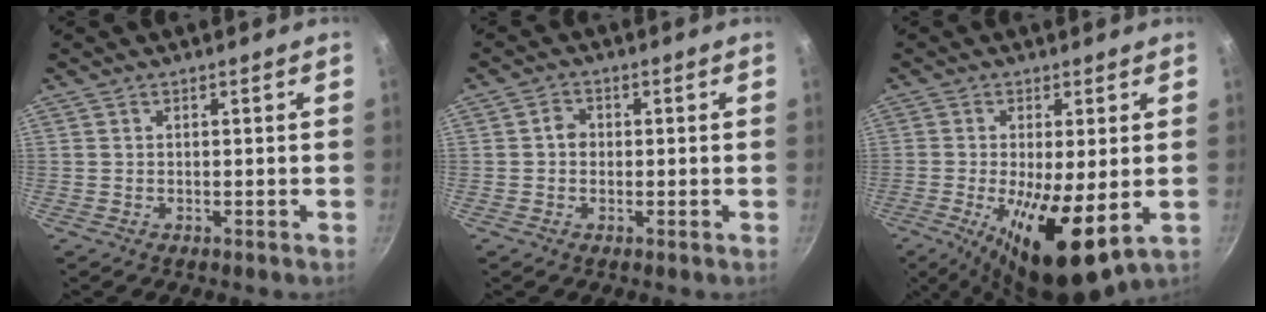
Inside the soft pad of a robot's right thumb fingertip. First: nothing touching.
{"total": 2.5, "force": [0.0, 2.2, 1.2], "torque": [-0.009, 0.008, -0.004]}
{"total": 14.1, "force": [-2.6, 4.6, 13.0], "torque": [-0.220, -0.015, -0.032]}